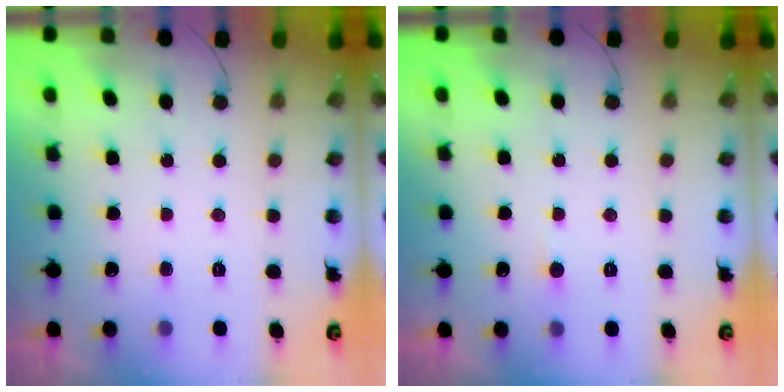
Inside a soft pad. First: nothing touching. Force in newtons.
{"total": 1.6, "press": 1.6, "slide": 0.1}